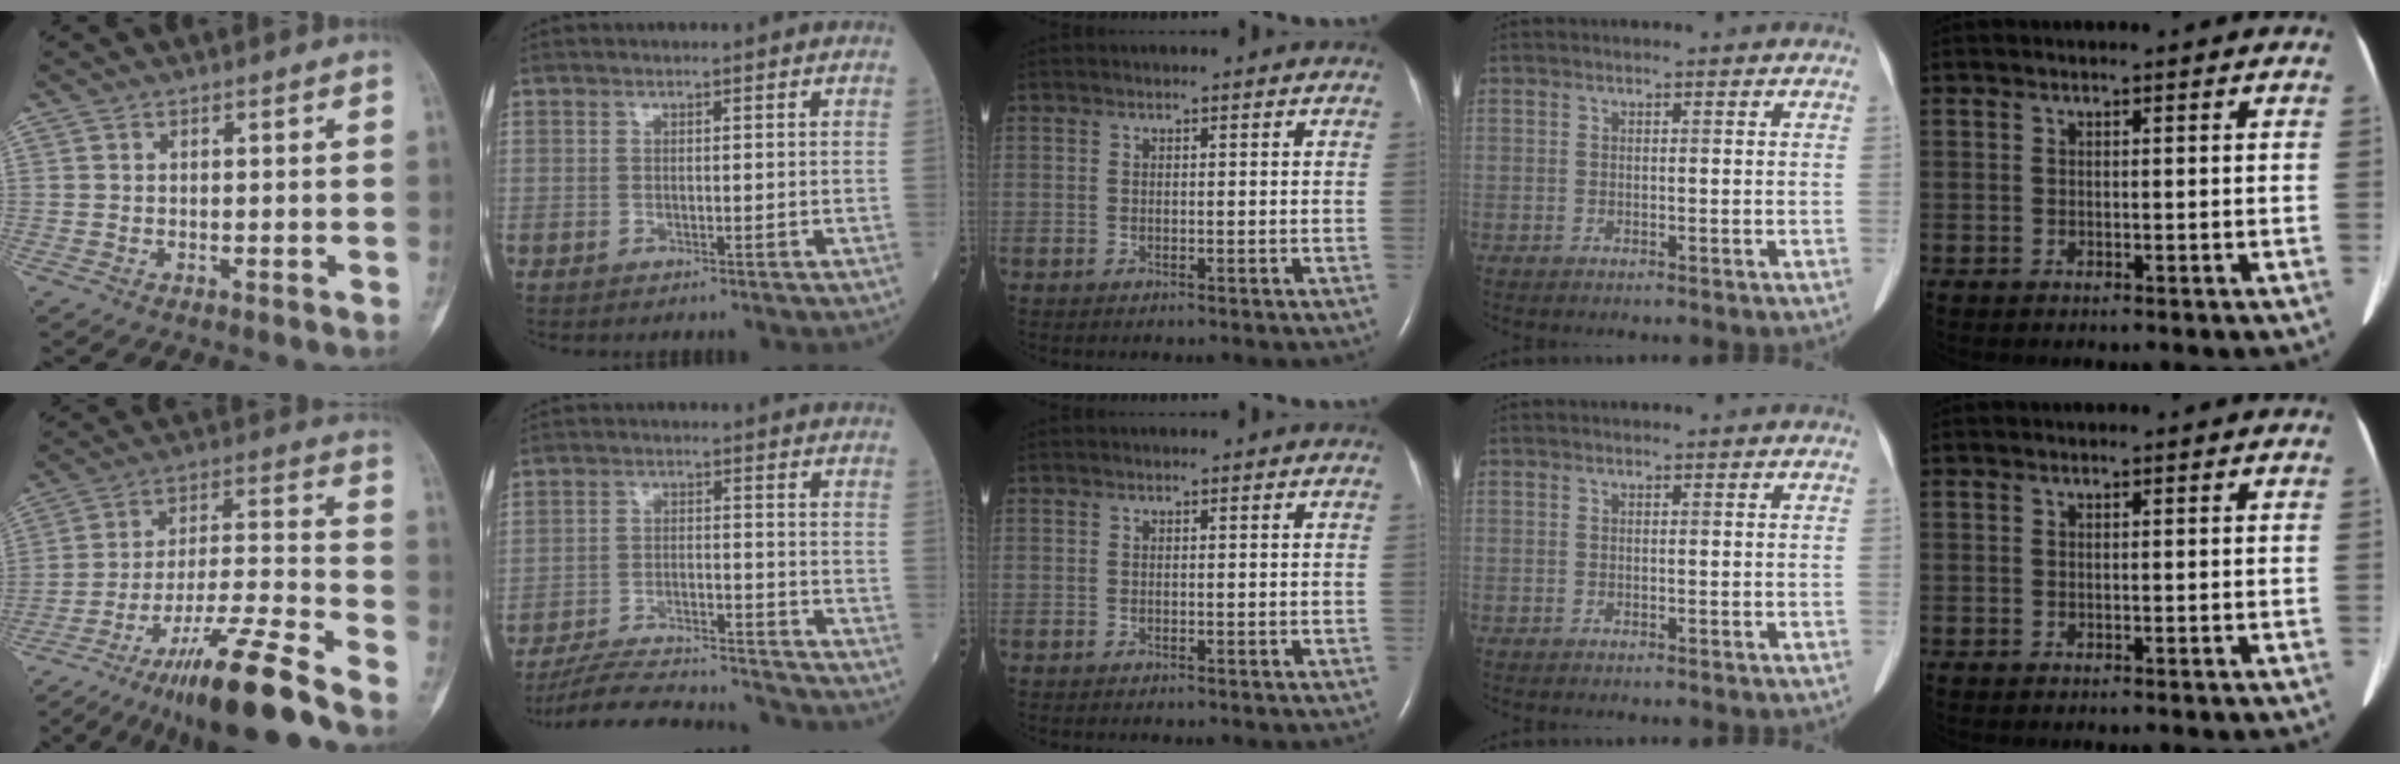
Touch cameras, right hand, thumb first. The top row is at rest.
{"thumb": {"total": 18.7, "force": [-14.0, 1.4, 12.4], "torque": [-0.227, 0.067, -0.239]}, "index": {"total": 15.9, "force": [-15.3, 1.6, 4.0], "torque": [-0.078, 0.003, -0.231]}}